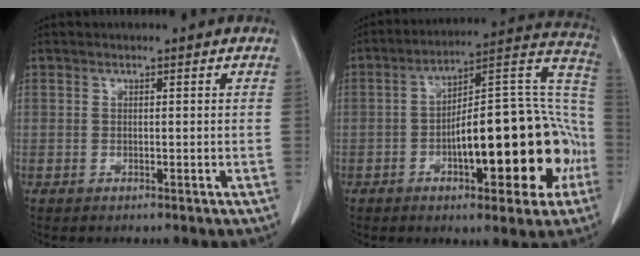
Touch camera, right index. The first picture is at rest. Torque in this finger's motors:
{"motor_torque": [1.34, -0.79, 0.74, 0.21]}